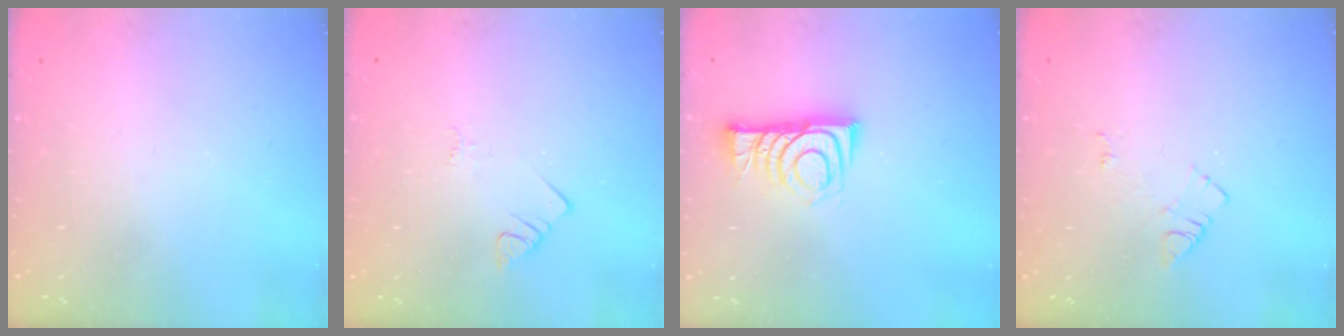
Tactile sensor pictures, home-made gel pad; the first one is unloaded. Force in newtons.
{"total": 2.0, "press": 2.0, "slide": 0.4}
{"total": 8.2, "press": 8.2, "slide": 0.9}
{"total": 6.2, "press": 6.2, "slide": 0.8}